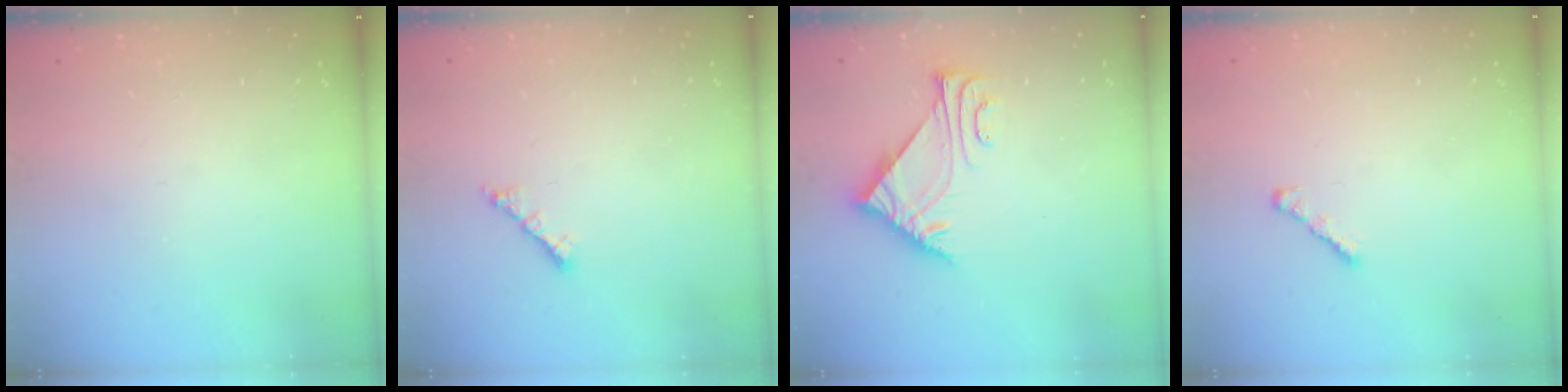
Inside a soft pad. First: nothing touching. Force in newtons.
{"total": 1.8, "press": 1.7, "slide": 0.6}
{"total": 6.1, "press": 6.1, "slide": 0.3}
{"total": 2.4, "press": 2.3, "slide": 0.6}